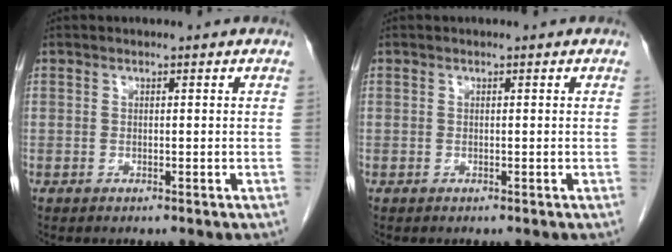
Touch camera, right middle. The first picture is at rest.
{"total": 0.0}